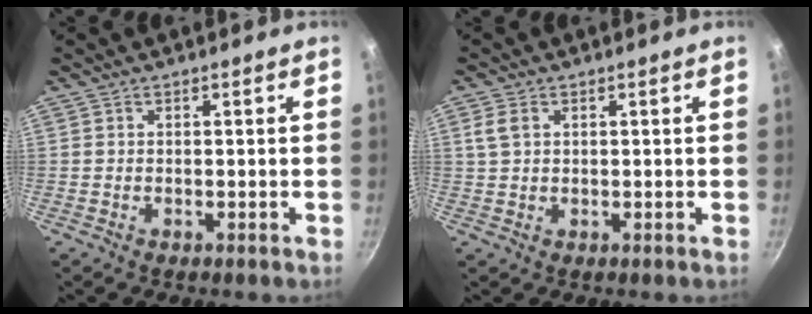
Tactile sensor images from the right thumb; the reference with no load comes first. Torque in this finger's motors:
{"motor_torque": [-0.02, 0.81, 0.11, -0.15, -0.03]}